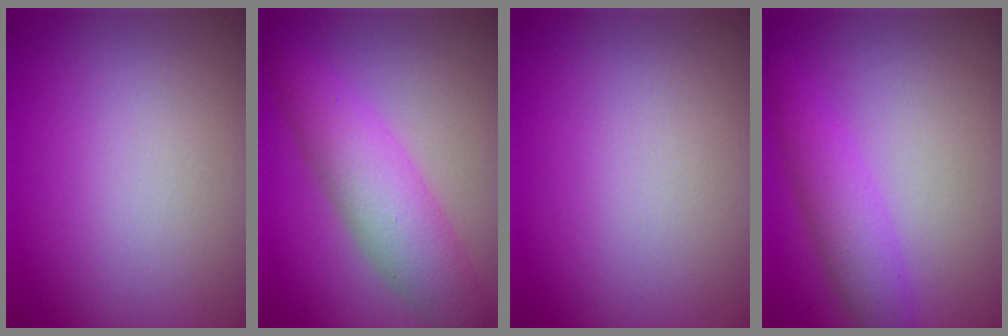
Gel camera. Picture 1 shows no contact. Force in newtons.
{"total": 5.6, "press": 5.6, "slide": 0.2}
{"total": 0.0}
{"total": 3.3, "press": 3.3, "slide": 0.1}